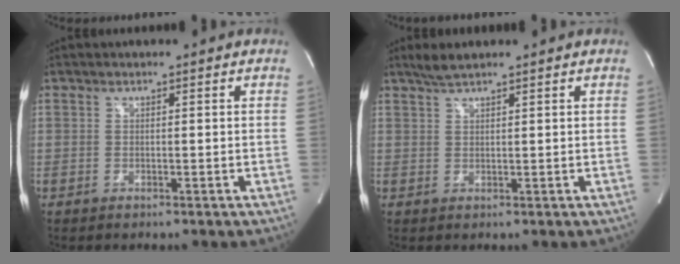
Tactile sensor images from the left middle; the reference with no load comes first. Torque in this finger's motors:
{"motor_torque": [0.17, -0.07, -0.07, 0.02]}